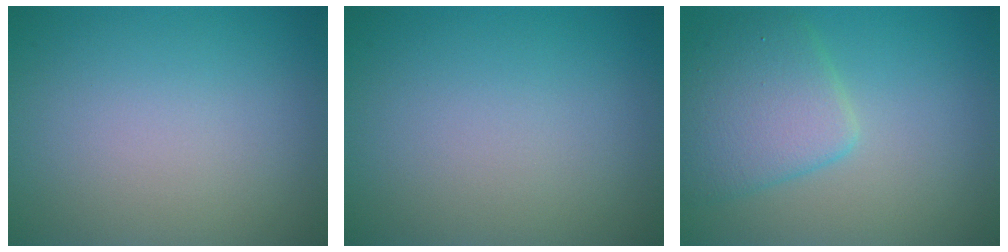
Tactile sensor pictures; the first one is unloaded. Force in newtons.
{"total": 0.0}
{"total": 4.8, "press": 4.8, "slide": 0.1}